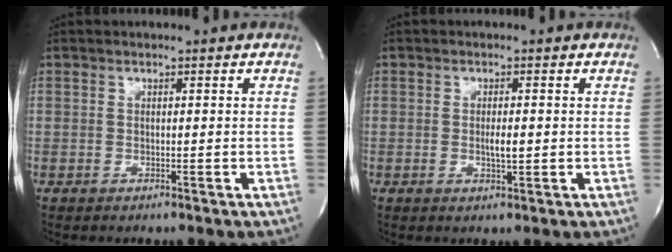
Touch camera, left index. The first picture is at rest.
{"total": 2.2, "force": [-0.1, 0.6, 2.2], "torque": [-0.041, -0.002, 0.000]}